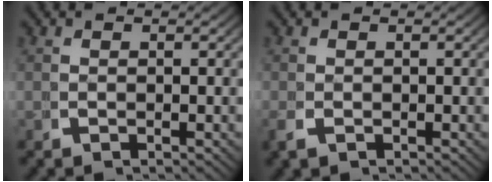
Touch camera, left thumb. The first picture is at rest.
{"total": 0.8, "force": [-0.4, 0.5, 0.5], "torque": [-0.015, -0.003, -0.004]}